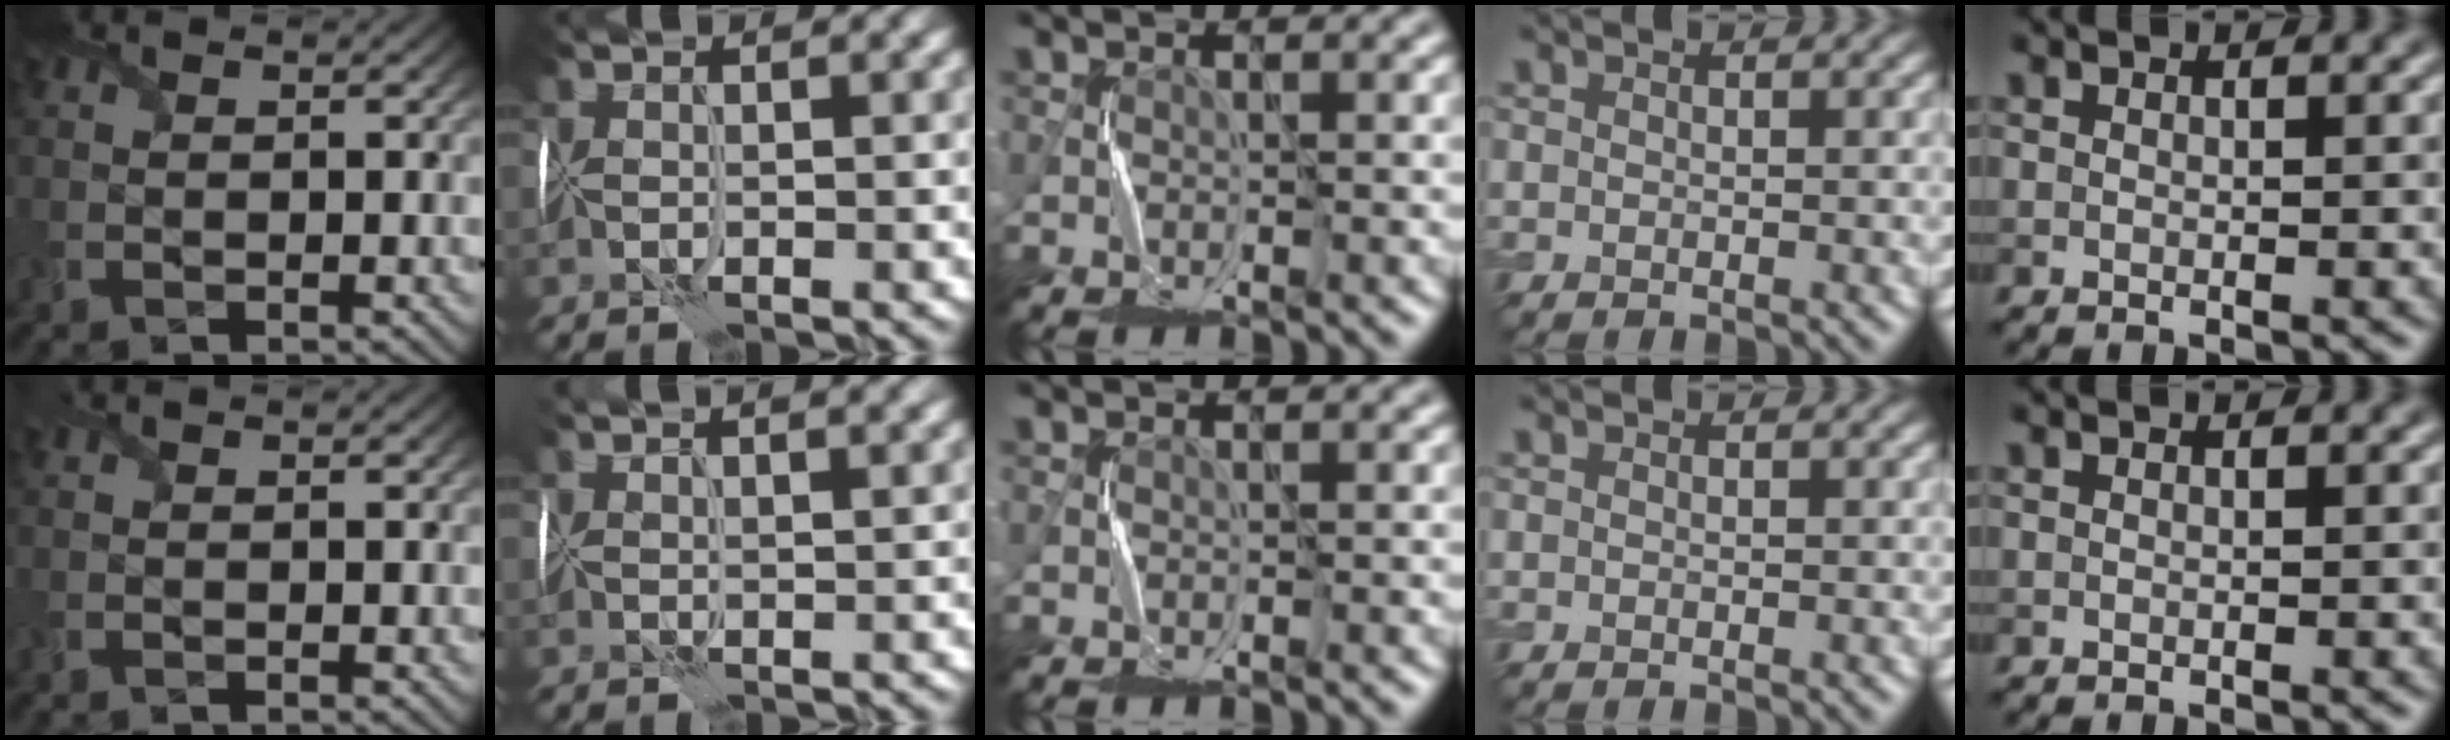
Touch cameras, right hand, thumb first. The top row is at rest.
{"index": {"total": 4.2, "force": [3.1, 1.4, 2.6], "torque": [-0.023, 0.028, 0.035]}}